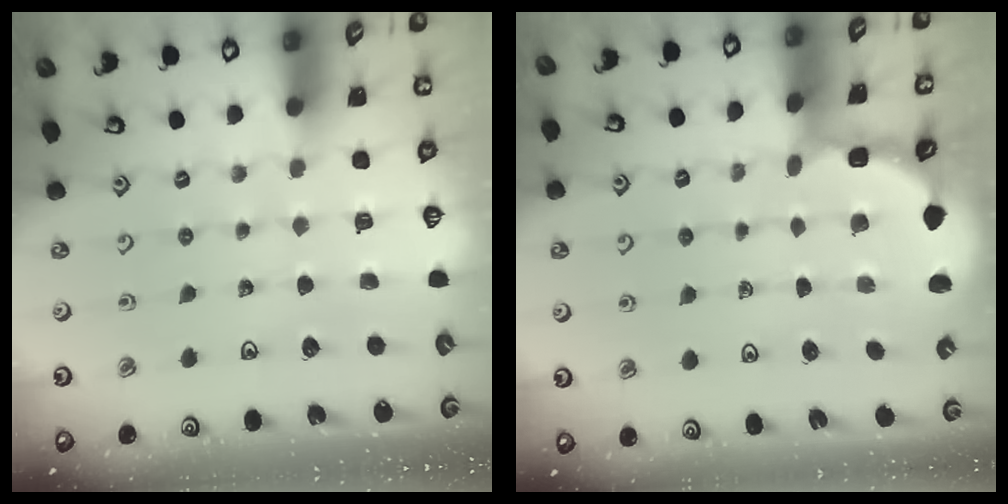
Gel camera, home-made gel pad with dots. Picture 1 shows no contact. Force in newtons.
{"total": 2.1, "press": 2.1, "slide": 0.3}